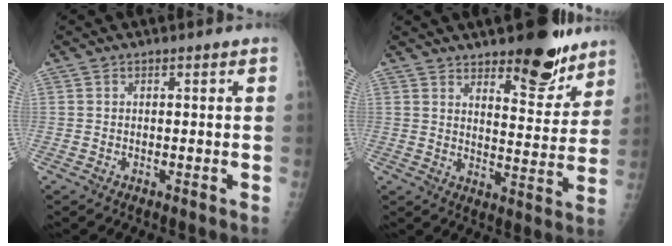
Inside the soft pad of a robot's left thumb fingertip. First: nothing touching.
{"total": 12.2, "force": [9.0, 4.6, 7.0], "torque": [-0.054, -0.065, 0.133]}